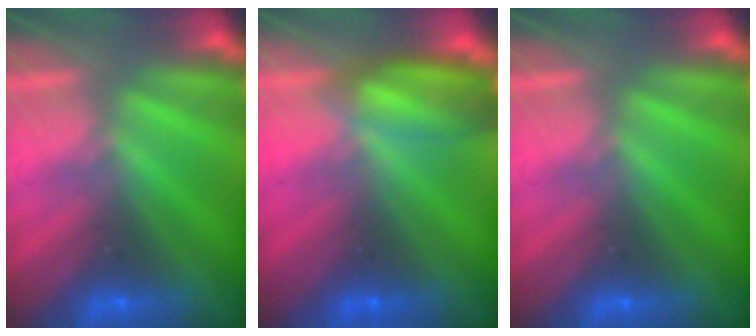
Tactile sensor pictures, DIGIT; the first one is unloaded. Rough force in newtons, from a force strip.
{"total": 7.1}
{"total": 0.0}